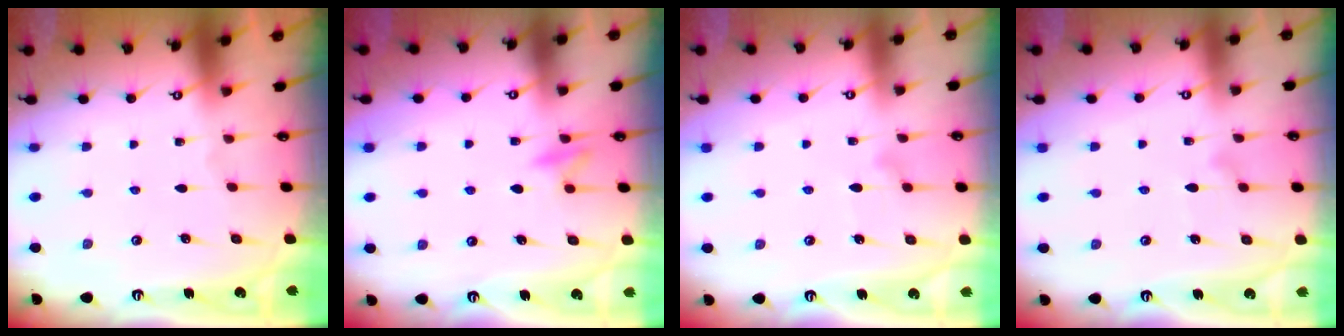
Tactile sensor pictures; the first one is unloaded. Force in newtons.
{"total": 7.8, "press": 7.8, "slide": 0.9}
{"total": 8.3, "press": 8.3, "slide": 0.3}
{"total": 8.3, "press": 8.3, "slide": 0.3}